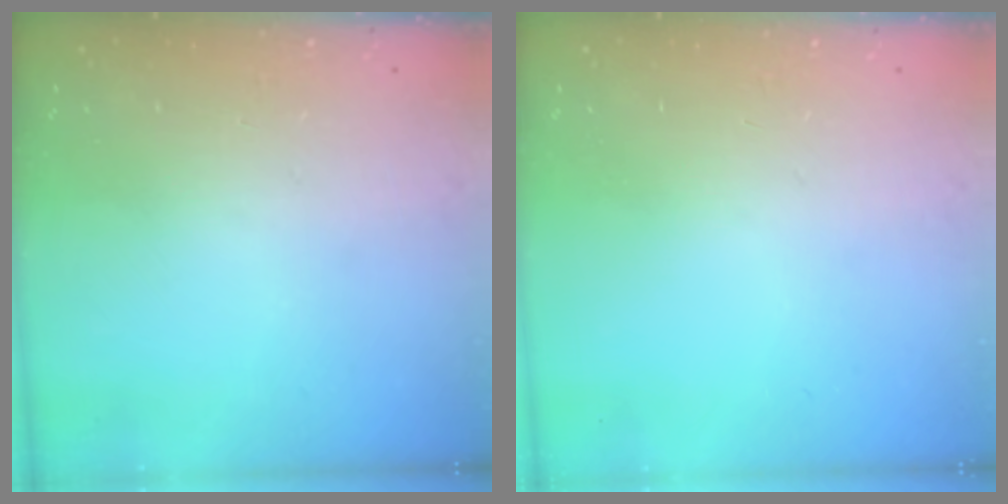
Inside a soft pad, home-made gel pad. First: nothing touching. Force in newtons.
{"total": 0.0}